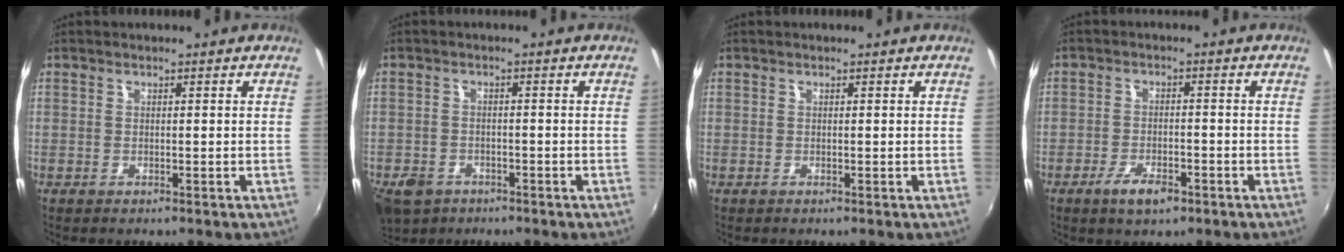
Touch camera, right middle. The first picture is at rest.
{"total": 7.0, "force": [-4.3, 4.7, 2.9], "torque": [-0.072, -0.007, -0.070]}
{"total": 0.0}
{"total": 5.3, "force": [-3.3, 2.2, 3.5], "torque": [-0.081, -0.009, -0.058]}